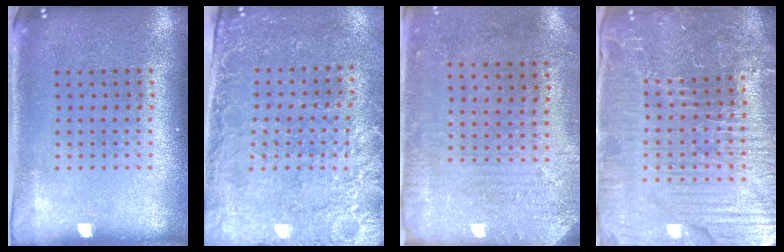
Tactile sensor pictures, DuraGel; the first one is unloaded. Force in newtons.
{"total": 2.7, "press": 2.4, "slide": 1.2}
{"total": 2.8, "press": 2.3, "slide": 1.7}
{"total": 6.3, "press": 5.7, "slide": 2.7}